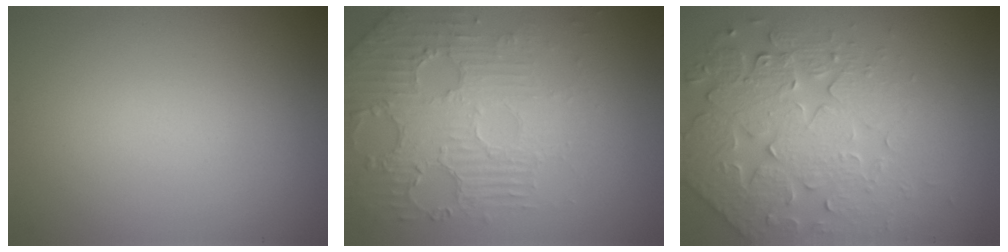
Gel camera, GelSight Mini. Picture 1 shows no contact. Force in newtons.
{"total": 6.1, "press": 3.8, "slide": 4.8}
{"total": 5.8, "press": 5.2, "slide": 2.7}